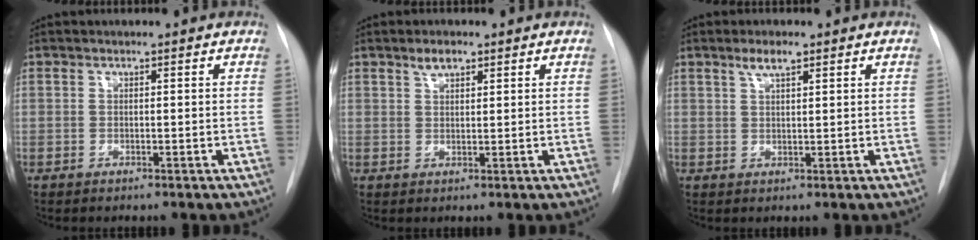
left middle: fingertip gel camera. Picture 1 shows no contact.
{"total": 2.4, "force": [1.7, 0.9, 1.4], "torque": [-0.028, 0.004, 0.031]}
{"total": 2.8, "force": [1.9, 0.6, 2.0], "torque": [-0.036, 0.005, 0.034]}